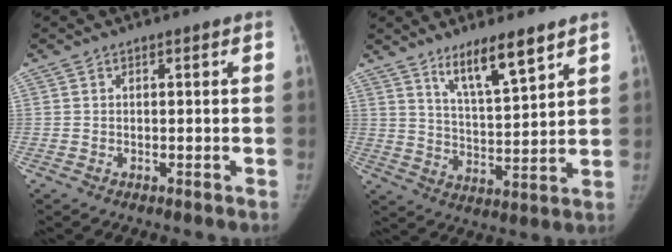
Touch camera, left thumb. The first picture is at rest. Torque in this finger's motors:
{"motor_torque": [0.15, 0.09, 0.85, -0.71, 0.06]}